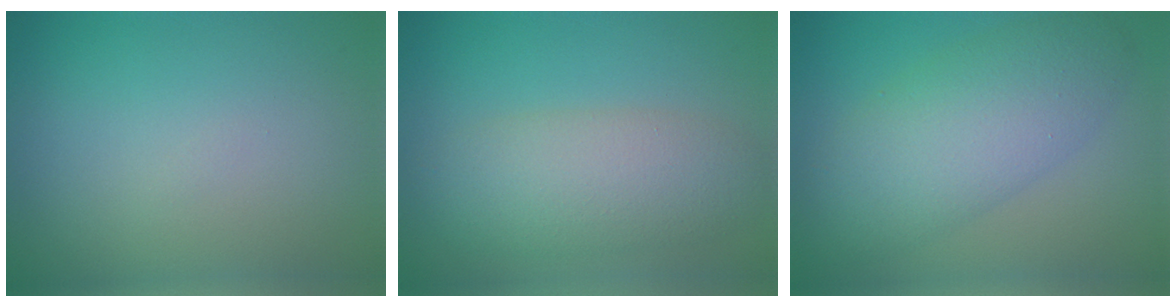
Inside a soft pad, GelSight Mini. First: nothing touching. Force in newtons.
{"total": 5.4, "press": 5.4, "slide": 0.4}
{"total": 6.9, "press": 6.9, "slide": 0.2}